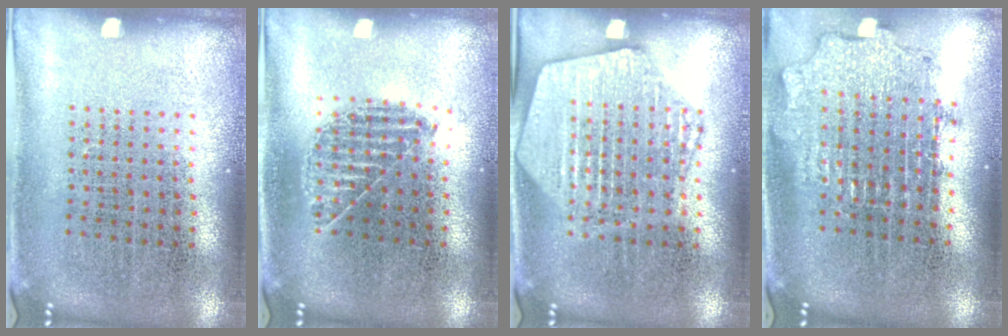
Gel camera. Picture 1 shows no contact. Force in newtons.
{"total": 1.0, "press": 0.9, "slide": 0.3}
{"total": 2.0, "press": 2.0, "slide": 0.2}
{"total": 1.9, "press": 1.5, "slide": 1.2}